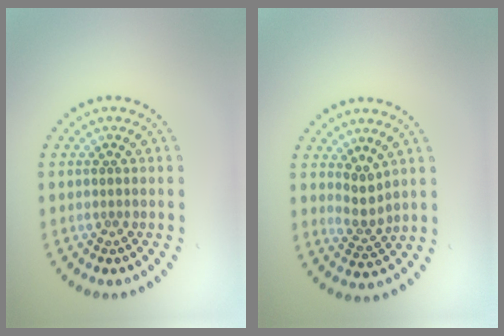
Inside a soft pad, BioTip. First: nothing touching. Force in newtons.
{"total": 2.2, "press": 1.7, "slide": 1.4}